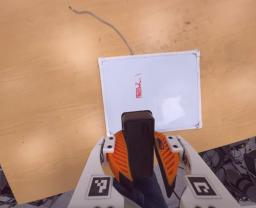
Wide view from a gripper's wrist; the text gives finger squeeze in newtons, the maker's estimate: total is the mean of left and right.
{"total": 11.1, "left": 10.9, "right": 11.4}